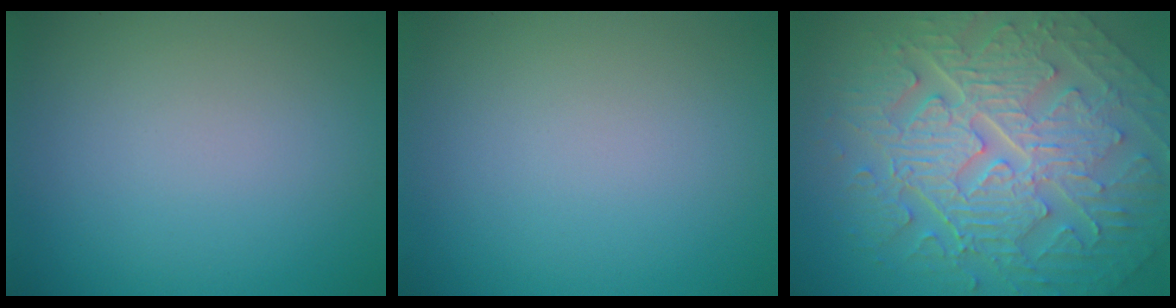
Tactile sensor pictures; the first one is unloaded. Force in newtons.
{"total": 0.0}
{"total": 10.5, "press": 7.2, "slide": 7.7}